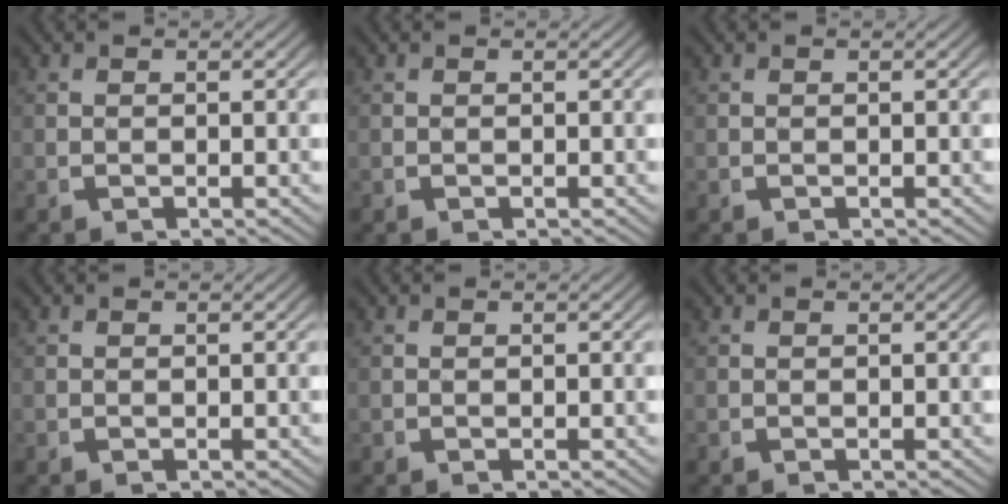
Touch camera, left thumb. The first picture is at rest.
{"total": 0.0}
{"total": 0.0}
{"total": 0.0}
{"total": 0.0}
{"total": 0.0}